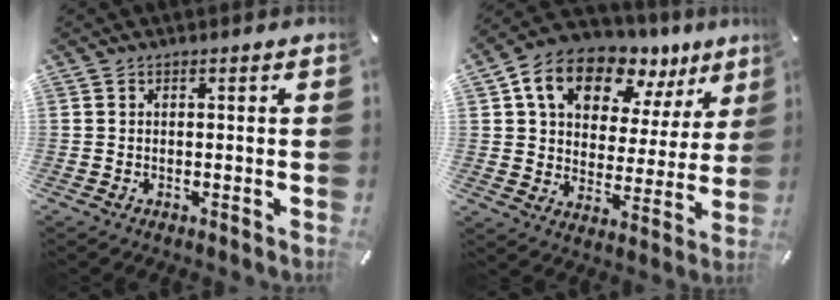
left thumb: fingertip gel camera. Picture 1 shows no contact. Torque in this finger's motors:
{"motor_torque": [2.41, 2.33, 1.69, -1.08, 0.36]}